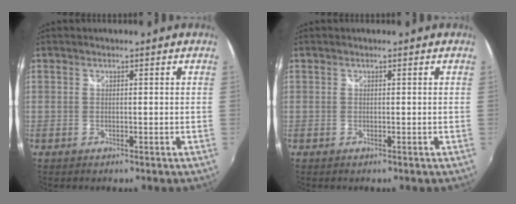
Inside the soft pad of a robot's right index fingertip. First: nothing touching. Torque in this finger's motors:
{"motor_torque": [0.00, 0.00, 0.00, 0.00]}